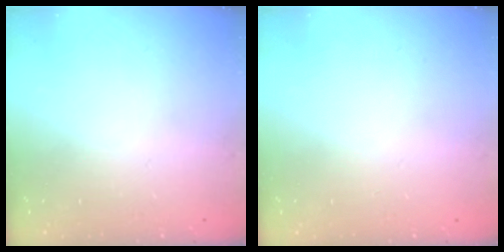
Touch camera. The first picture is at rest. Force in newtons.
{"total": 0.8, "press": 0.5, "slide": 0.6}